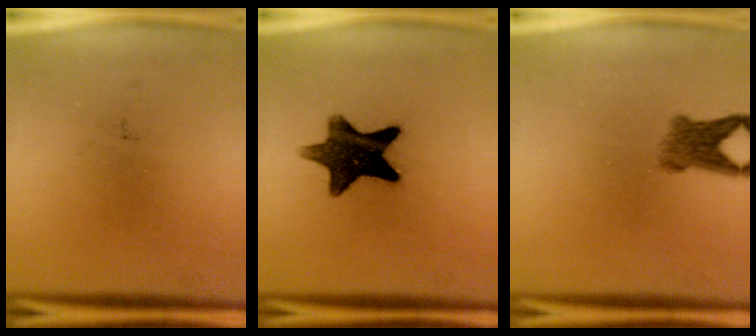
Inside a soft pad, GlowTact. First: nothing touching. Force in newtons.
{"total": 12.2}
{"total": 3.9}